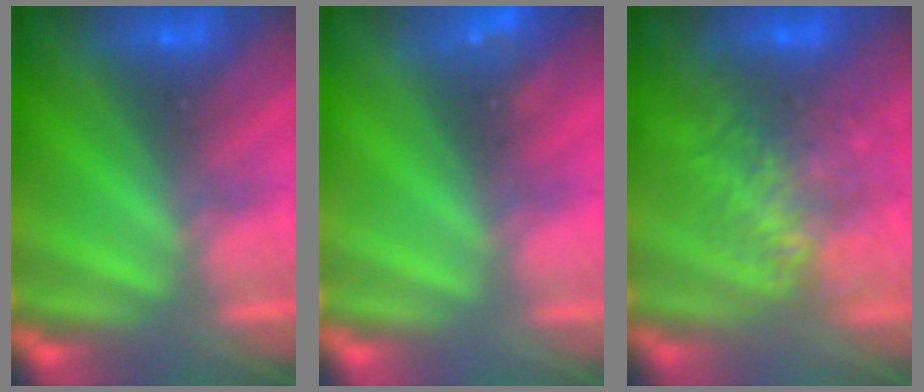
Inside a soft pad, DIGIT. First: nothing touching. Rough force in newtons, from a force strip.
{"total": 3.6}
{"total": 7.9}